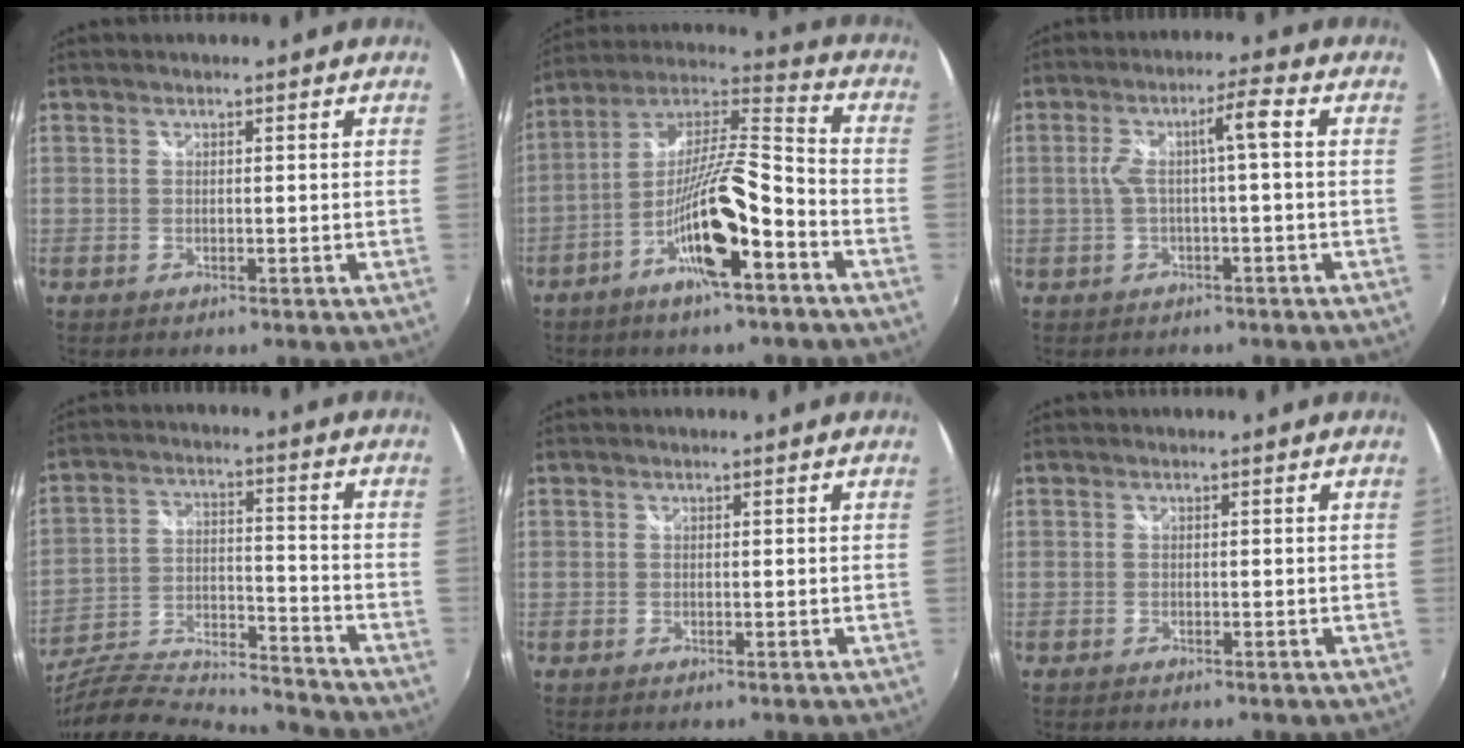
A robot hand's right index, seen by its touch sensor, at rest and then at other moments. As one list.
[{"total": 15.6, "force": [-7.8, 2.5, 13.3], "torque": [-0.253, -0.013, -0.143]}, {"total": 5.4, "force": [-0.5, 0.0, 5.4], "torque": [-0.110, 0.010, 0.000]}, {"total": 19.9, "force": [-17.6, 3.1, 8.8], "torque": [-0.174, -0.023, -0.293]}, {"total": 0.0}, {"total": 0.7, "force": [-0.7, 0.2, 0.1], "torque": [-0.004, -0.005, -0.015]}]